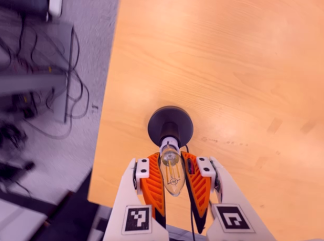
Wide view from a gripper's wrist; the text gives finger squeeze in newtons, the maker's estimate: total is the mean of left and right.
{"total": 24.0, "left": 22.9, "right": 25.0}